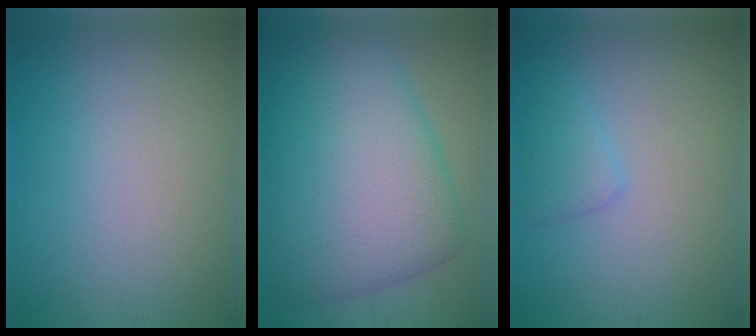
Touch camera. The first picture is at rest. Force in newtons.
{"total": 11.5, "press": 11.5, "slide": 0.2}
{"total": 1.8, "press": 1.8, "slide": 0.2}